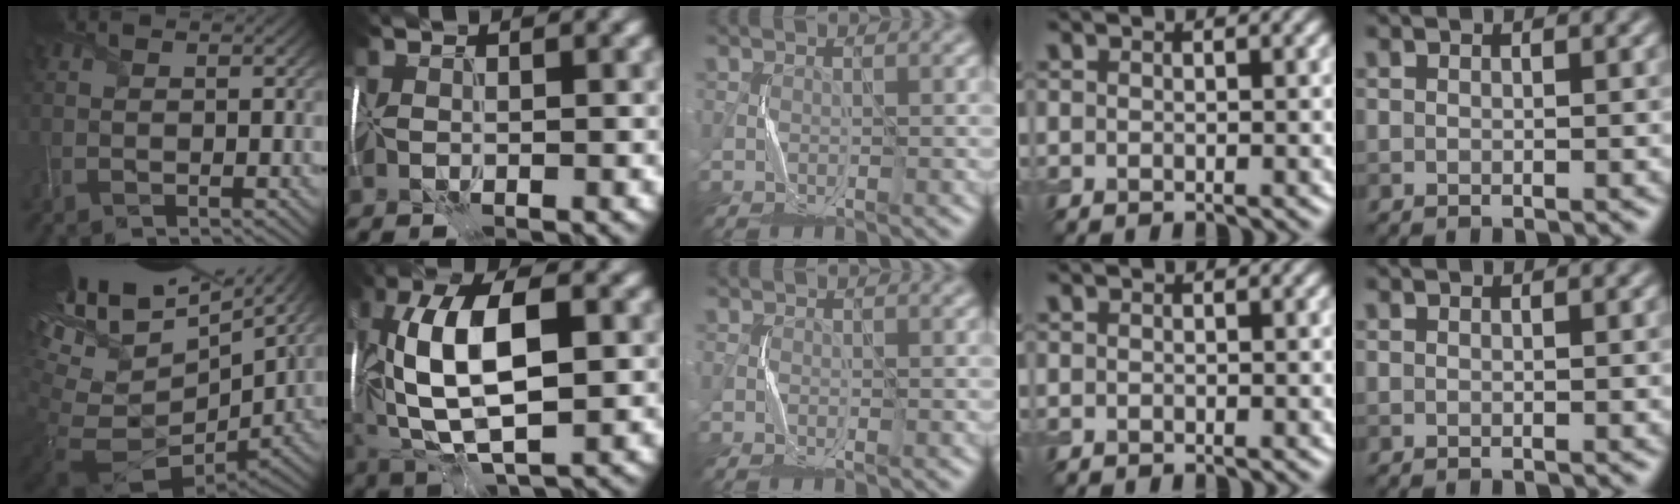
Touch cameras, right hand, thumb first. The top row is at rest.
{"thumb": {"total": 16.9, "force": [7.3, 8.9, 12.3], "torque": [-0.255, 0.023, 0.173]}, "index": {"total": 11.6, "force": [0.8, 5.0, 10.4], "torque": [-0.196, 0.010, 0.010]}, "middle": {"total": 0.6, "force": [-0.1, -0.2, -0.6], "torque": [0.014, -0.004, -0.001]}}